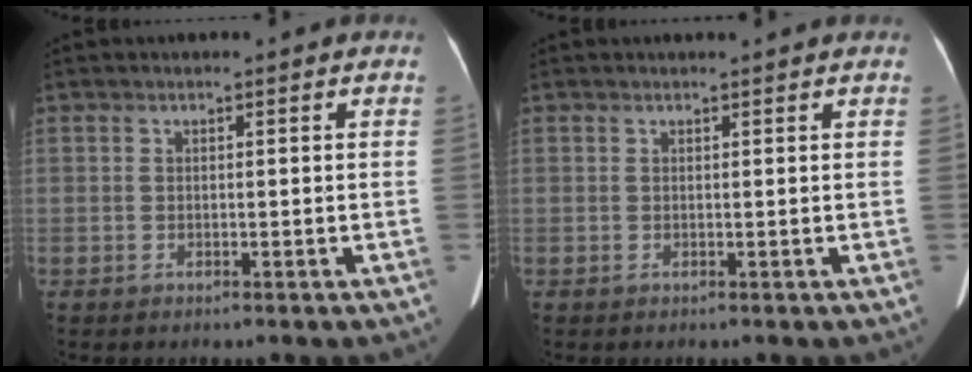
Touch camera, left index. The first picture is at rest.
{"total": 2.6, "force": [2.5, -0.1, 0.8], "torque": [-0.008, -0.005, 0.021]}